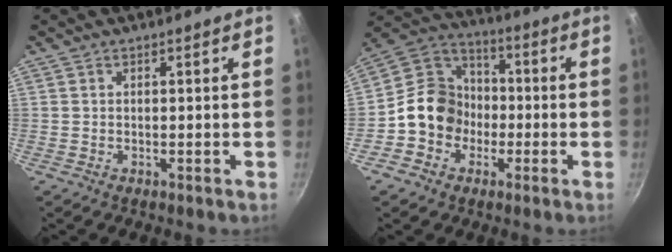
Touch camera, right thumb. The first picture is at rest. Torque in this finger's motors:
{"motor_torque": [1.34, 1.82, 0.62, -0.90, 0.07]}